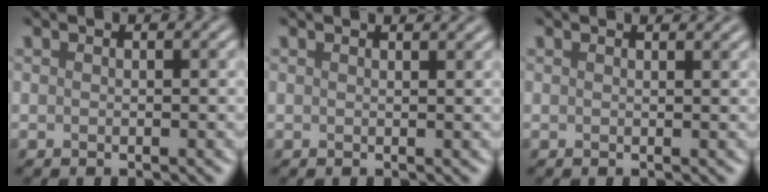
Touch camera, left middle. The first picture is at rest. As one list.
[{"total": 1.6, "force": [1.4, 0.4, 0.7], "torque": [-0.005, 0.001, 0.008]}, {"total": 1.3, "force": [1.2, 0.3, 0.5], "torque": [-0.003, 0.000, 0.009]}]